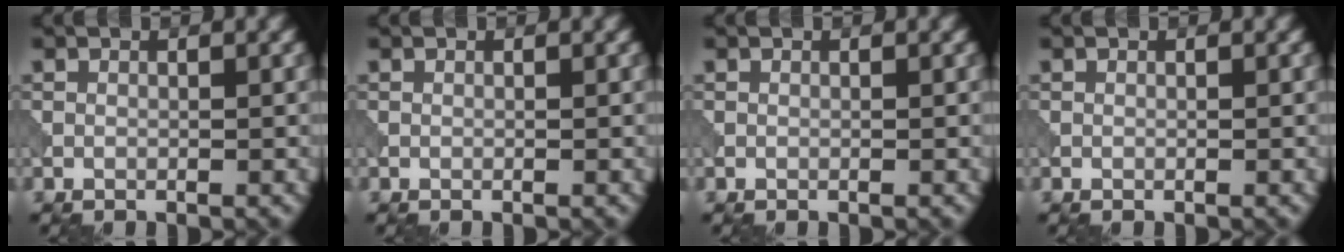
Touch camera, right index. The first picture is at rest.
{"total": 0.0}
{"total": 0.0}
{"total": 0.0}